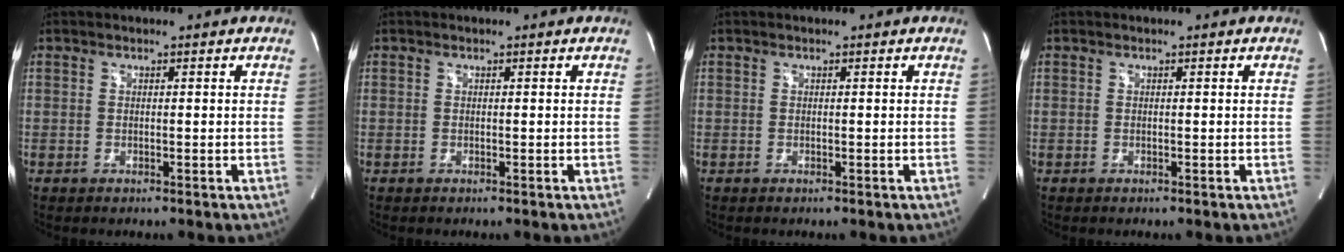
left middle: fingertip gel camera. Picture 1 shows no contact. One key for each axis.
{"total": 0.0}
{"total": 0.0}
{"total": 0.0}